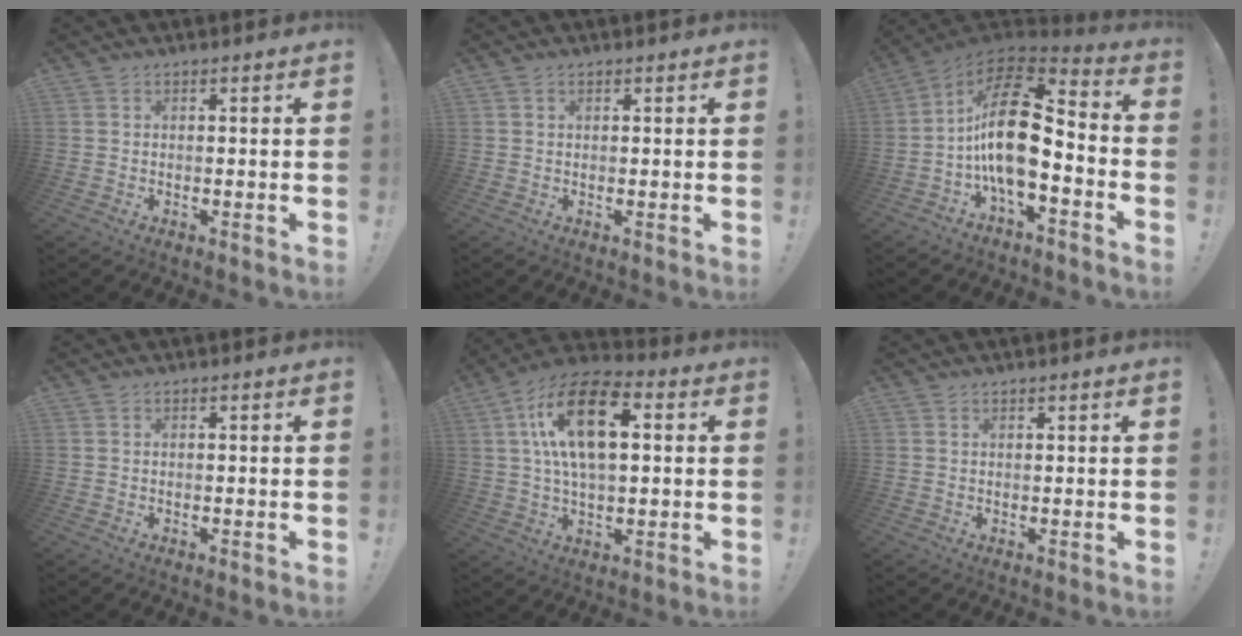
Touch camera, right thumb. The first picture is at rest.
{"total": 0.8, "force": [0.5, 0.6, 0.2], "torque": [0.004, -0.002, 0.009]}
{"total": 20.8, "force": [-0.7, 10.2, 18.0], "torque": [-0.338, 0.008, -0.010]}
{"total": 0.0}
{"total": 18.2, "force": [4.3, 9.6, 14.9], "torque": [-0.259, 0.005, 0.063]}
{"total": 0.7, "force": [0.7, 0.0, 0.1], "torque": [0.003, -0.002, 0.012]}